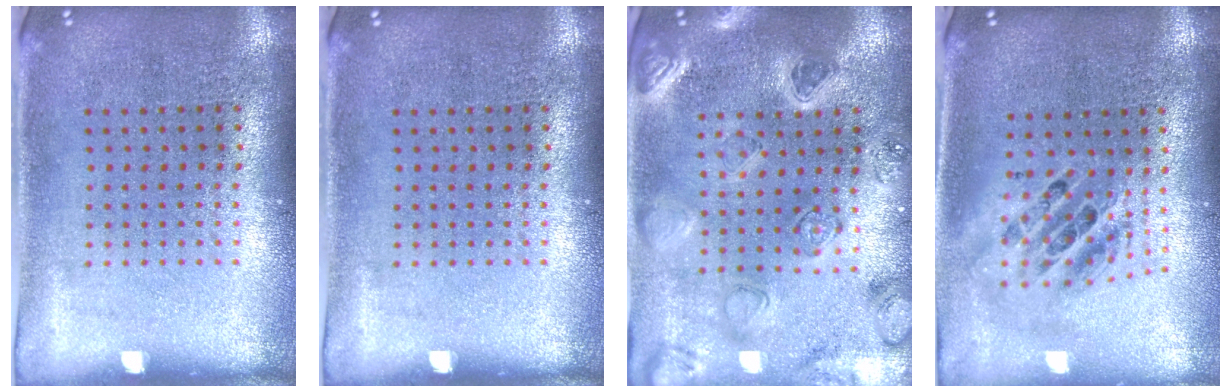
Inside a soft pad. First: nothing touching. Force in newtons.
{"total": 0.0}
{"total": 2.1, "press": 2.1, "slide": 0.4}
{"total": 1.8, "press": 1.5, "slide": 1.1}